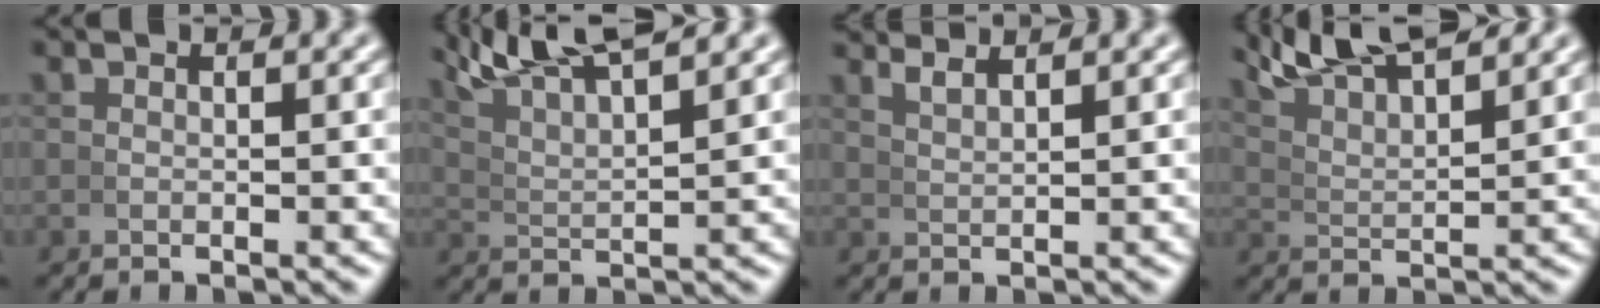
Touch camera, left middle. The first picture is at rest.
{"total": 7.7, "force": [6.2, 2.3, 4.0], "torque": [-0.077, 0.017, 0.101]}
{"total": 2.6, "force": [2.4, 0.0, 0.9], "torque": [-0.015, 0.005, 0.046]}
{"total": 7.0, "force": [5.9, 1.9, 3.3], "torque": [-0.065, 0.015, 0.098]}